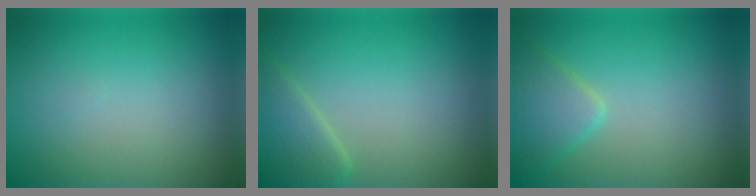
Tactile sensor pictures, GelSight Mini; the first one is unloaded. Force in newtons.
{"total": 2.7, "press": 2.6, "slide": 0.2}
{"total": 2.7, "press": 2.7, "slide": 0.2}